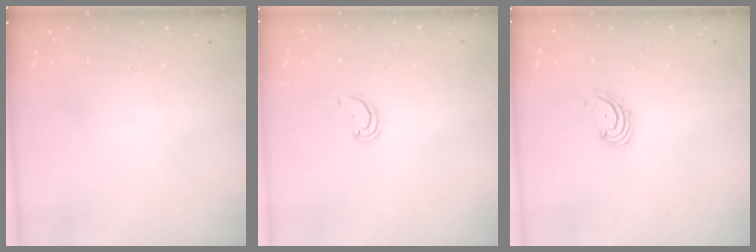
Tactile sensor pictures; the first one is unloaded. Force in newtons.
{"total": 1.5, "press": 1.5, "slide": 0.1}
{"total": 1.8, "press": 1.7, "slide": 0.6}